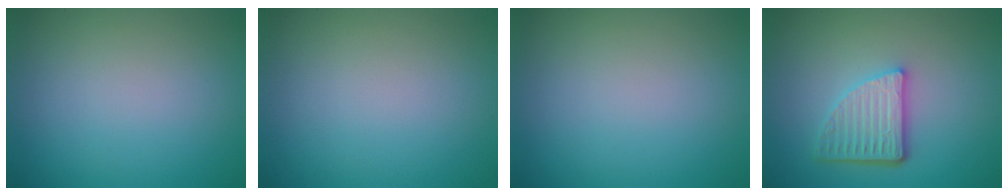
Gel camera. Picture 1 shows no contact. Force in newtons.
{"total": 0.0}
{"total": 0.0}
{"total": 4.6, "press": 3.5, "slide": 3.0}